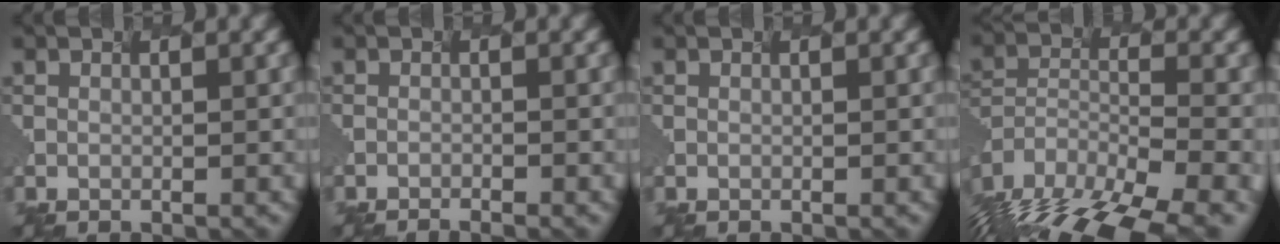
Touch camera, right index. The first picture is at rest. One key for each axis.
{"total": 2.0, "fx": -1.9, "fy": -0.4, "fz": 0.4, "tx": -0.006, "ty": 0.004, "tz": -0.012}
{"total": 0.0}
{"total": 17.4, "fx": -15.2, "fy": 5.2, "fz": 6.6, "tx": -0.160, "ty": -0.026, "tz": -0.191}